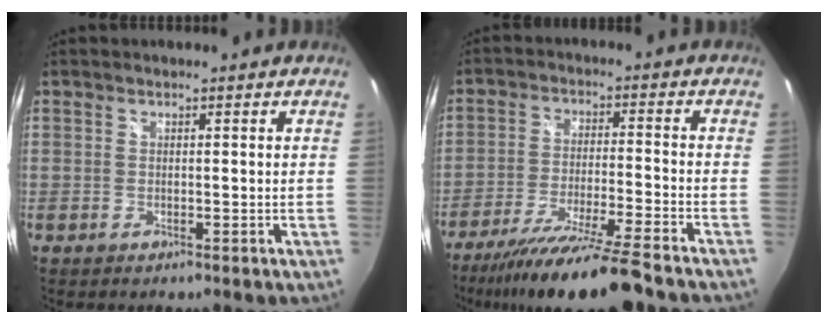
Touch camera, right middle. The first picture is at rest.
{"total": 15.4, "force": [-13.1, -1.0, 8.2], "torque": [-0.165, -0.029, -0.220]}